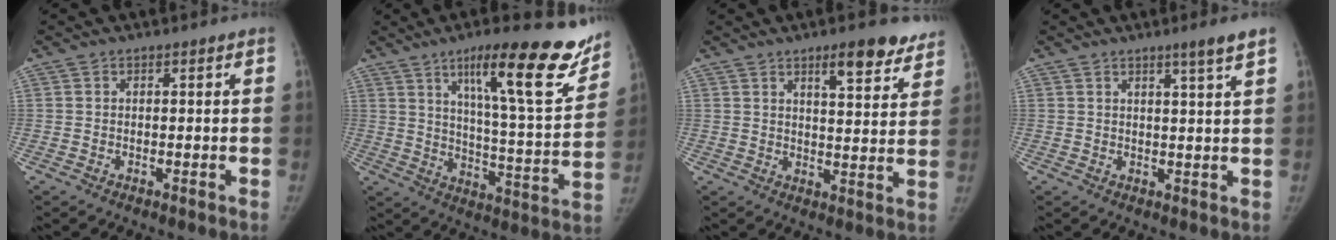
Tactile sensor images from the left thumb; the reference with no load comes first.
{"total": 22.3, "force": [14.5, 4.3, 16.4], "torque": [-0.202, -0.067, 0.220]}
{"total": 10.0, "force": [7.0, 2.9, 6.6], "torque": [-0.059, -0.039, 0.096]}
{"total": 4.1, "force": [2.7, -0.6, 3.0], "torque": [-0.047, -0.021, 0.043]}